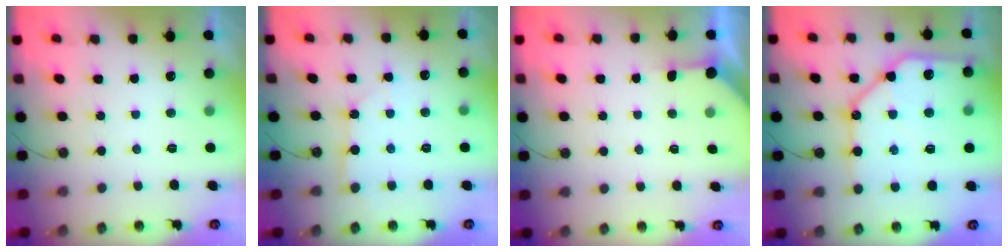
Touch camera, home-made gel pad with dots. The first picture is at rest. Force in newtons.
{"total": 4.7, "press": 4.7, "slide": 0.5}
{"total": 2.1, "press": 2.1, "slide": 0.3}
{"total": 20.2, "press": 20.1, "slide": 2.4}